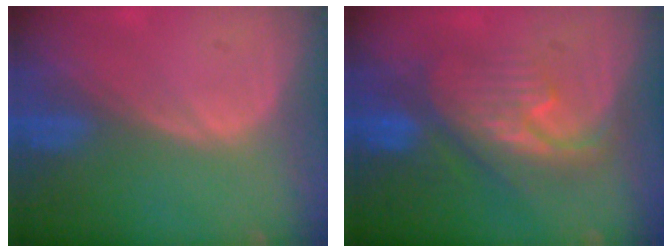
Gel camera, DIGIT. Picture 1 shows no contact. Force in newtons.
{"total": 8.2, "press": 8.1, "slide": 1.4}